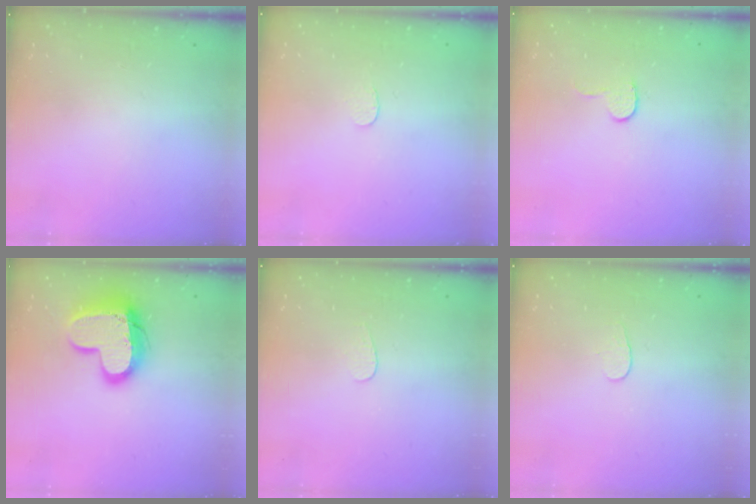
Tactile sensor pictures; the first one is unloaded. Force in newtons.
{"total": 3.0, "press": 3.0, "slide": 0.2}
{"total": 5.6, "press": 5.6, "slide": 0.5}
{"total": 16.3, "press": 16.3, "slide": 1.3}
{"total": 3.5, "press": 3.5, "slide": 0.3}
{"total": 4.1, "press": 4.1, "slide": 0.3}